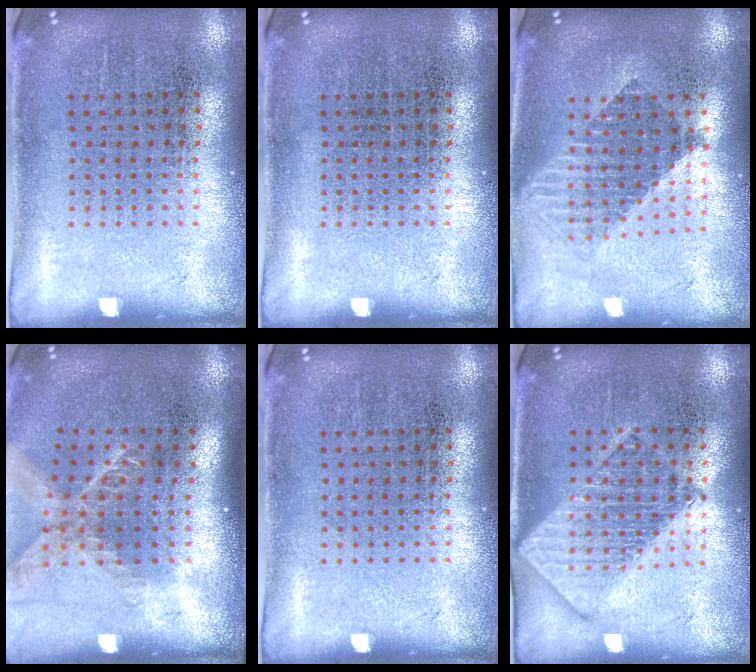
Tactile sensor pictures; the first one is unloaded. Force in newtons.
{"total": 0.0}
{"total": 1.6, "press": 1.4, "slide": 0.9}
{"total": 1.7, "press": 1.3, "slide": 1.1}
{"total": 0.0}
{"total": 2.7, "press": 2.7, "slide": 0.3}